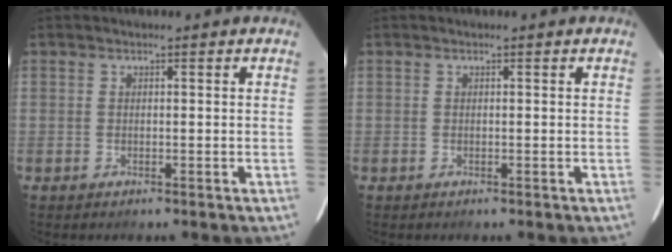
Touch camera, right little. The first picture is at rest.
{"total": 0.0}